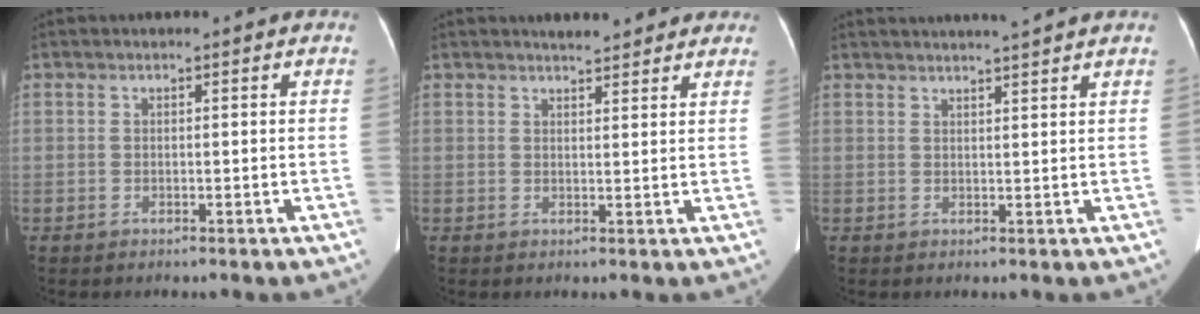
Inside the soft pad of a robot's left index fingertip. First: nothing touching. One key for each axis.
{"total": 5.7, "fx": 5.1, "fy": 1.4, "fz": 2.2, "tx": -0.023, "ty": 0.009, "tz": 0.058}
{"total": 6.1, "fx": 5.5, "fy": -0.9, "fz": 2.5, "tx": -0.033, "ty": 0.014, "tz": 0.070}